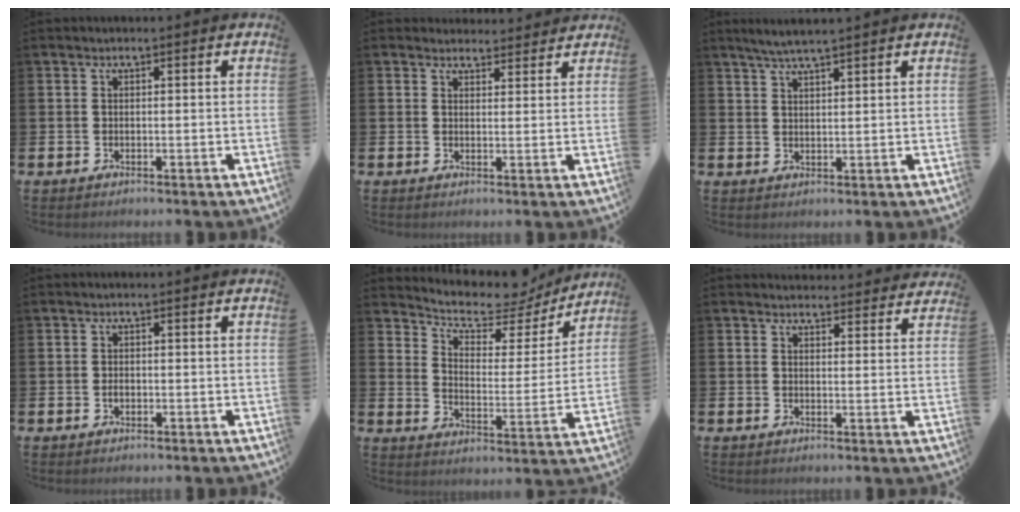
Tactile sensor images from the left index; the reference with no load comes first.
{"total": 2.9, "force": [2.7, 0.9, -0.3], "torque": [0.009, -0.014, 0.049]}
{"total": 3.7, "force": [3.3, 0.0, 1.6], "torque": [-0.035, -0.006, 0.059]}
{"total": 0.9, "force": [-0.3, 0.6, 0.6], "torque": [-0.008, 0.001, -0.007]}
{"total": 7.0, "force": [6.5, 2.3, 1.4], "torque": [-0.052, -0.056, 0.106]}
{"total": 3.3, "force": [3.2, 0.6, -0.1], "torque": [0.008, -0.022, 0.056]}